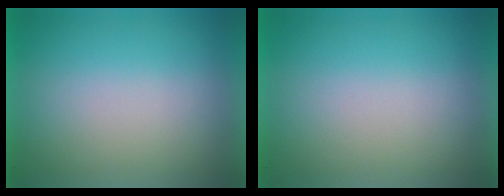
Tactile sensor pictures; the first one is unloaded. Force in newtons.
{"total": 0.0}